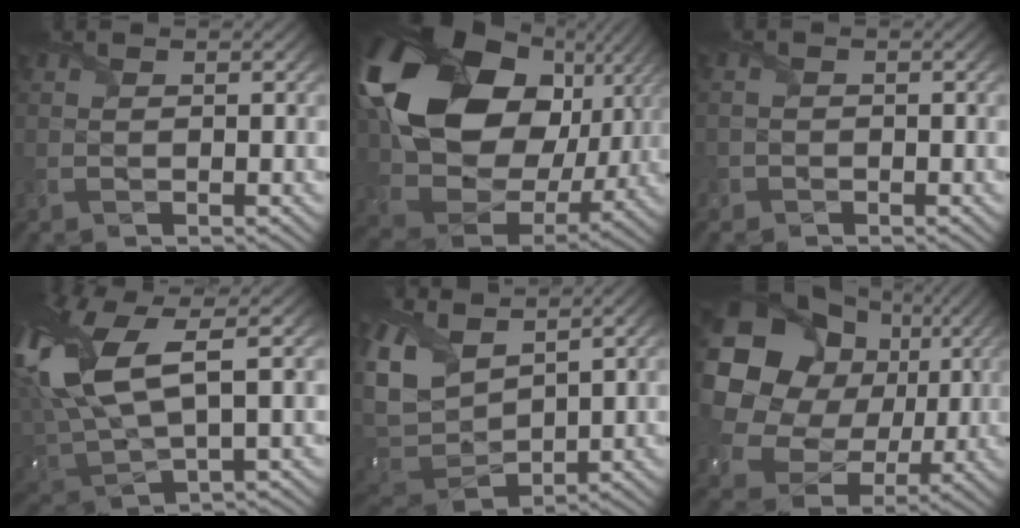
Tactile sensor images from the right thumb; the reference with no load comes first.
{"total": 21.5, "force": [6.1, 15.4, 13.6], "torque": [-0.334, -0.004, 0.139]}
{"total": 1.3, "force": [-0.9, 0.9, 0.0], "torque": [0.005, -0.003, -0.021]}
{"total": 15.3, "force": [4.3, 6.3, 13.3], "torque": [-0.339, 0.010, 0.086]}
{"total": 9.7, "force": [3.9, 5.9, 6.7], "torque": [-0.202, 0.005, 0.069]}
{"total": 22.1, "force": [6.7, 18.7, 9.9], "torque": [-0.293, 0.034, 0.117]}